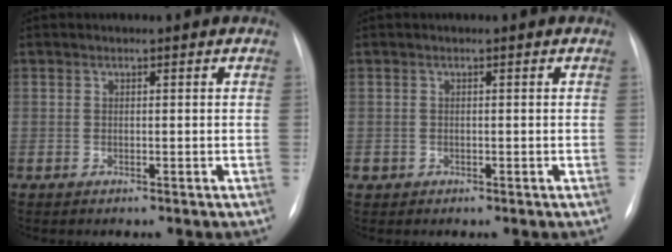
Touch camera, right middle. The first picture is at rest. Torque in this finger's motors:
{"motor_torque": [0.79, -0.91, 0.03, 0.02]}